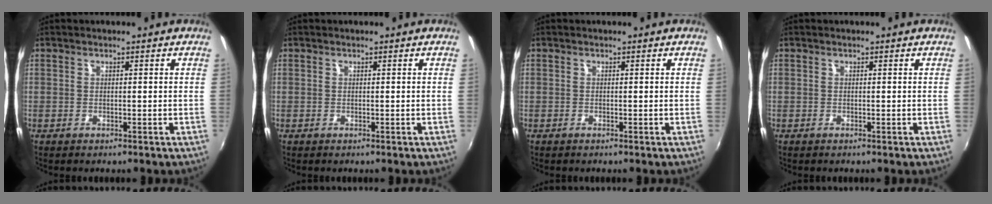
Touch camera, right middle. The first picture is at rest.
{"total": 0.0}
{"total": 0.0}
{"total": 0.0}